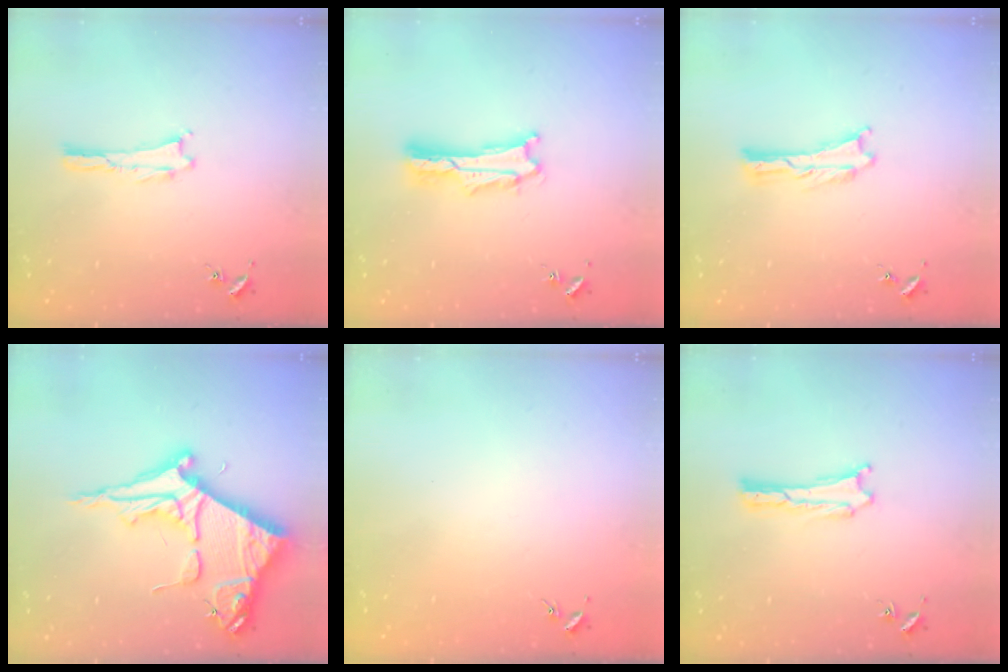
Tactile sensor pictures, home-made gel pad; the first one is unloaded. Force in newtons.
{"total": 2.0, "press": 2.0, "slide": 0.3}
{"total": 0.0}
{"total": 10.2, "press": 10.2, "slide": 1.1}
{"total": 0.0}
{"total": 0.0}